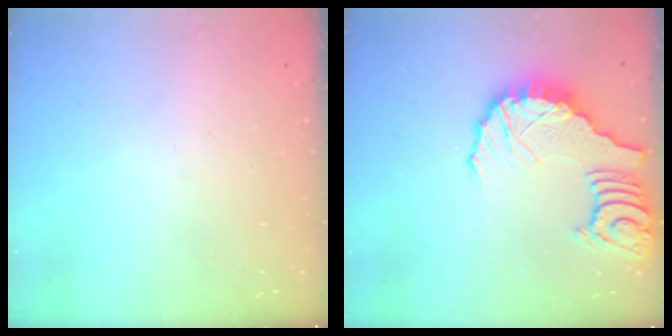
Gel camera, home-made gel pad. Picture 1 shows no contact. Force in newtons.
{"total": 14.2, "press": 14.1, "slide": 2.0}